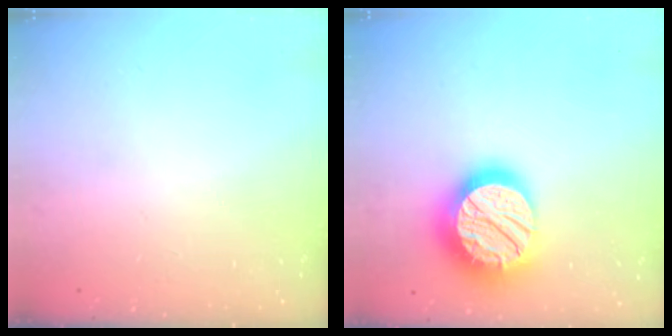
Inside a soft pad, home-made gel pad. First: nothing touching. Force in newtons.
{"total": 24.1, "press": 24.0, "slide": 1.8}